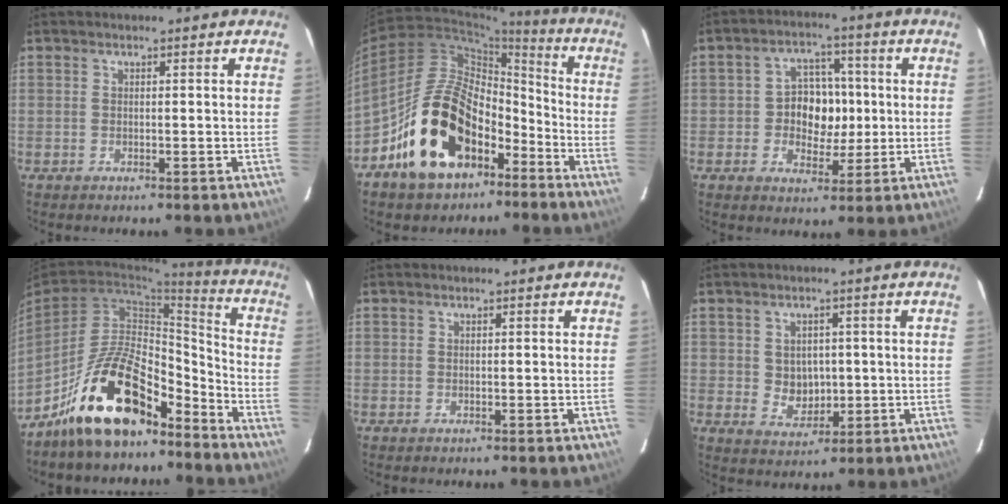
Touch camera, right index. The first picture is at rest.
{"total": 18.6, "force": [-10.5, 11.1, 10.5], "torque": [-0.194, 0.030, -0.157]}
{"total": 8.2, "force": [-0.4, 6.8, 4.4], "torque": [-0.085, 0.018, -0.004]}
{"total": 17.5, "force": [-12.9, 6.8, 9.8], "torque": [-0.179, 0.030, -0.212]}
{"total": 0.0}
{"total": 5.0, "force": [0.3, 4.4, 2.3], "torque": [-0.041, 0.004, 0.015]}